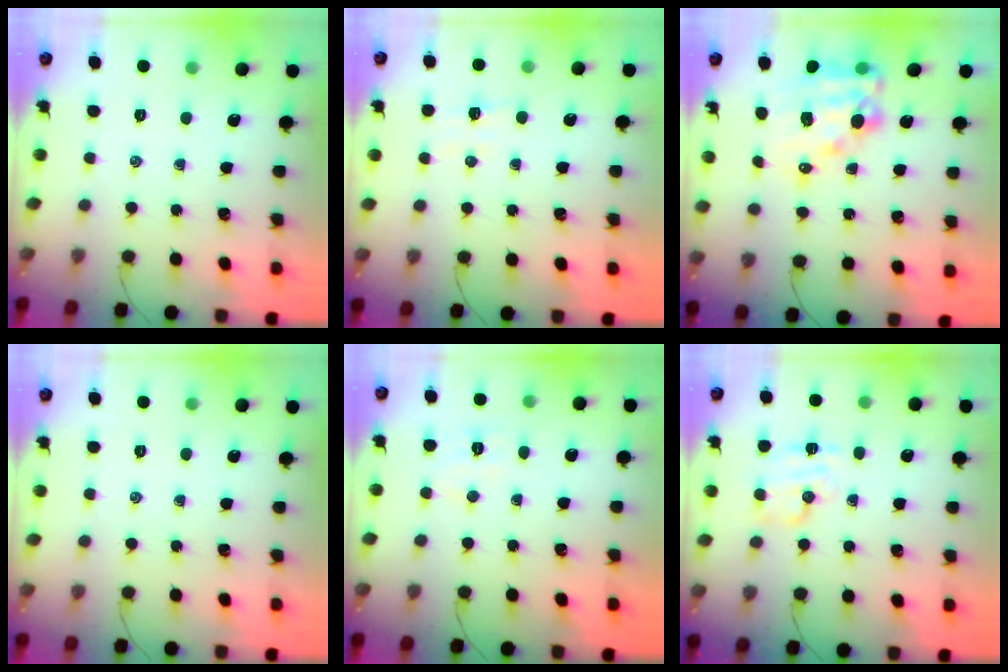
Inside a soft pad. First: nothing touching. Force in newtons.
{"total": 3.7, "press": 3.6, "slide": 0.8}
{"total": 14.5, "press": 14.1, "slide": 3.4}
{"total": 0.0}
{"total": 4.9, "press": 4.8, "slide": 1.1}
{"total": 7.5, "press": 7.4, "slide": 0.8}